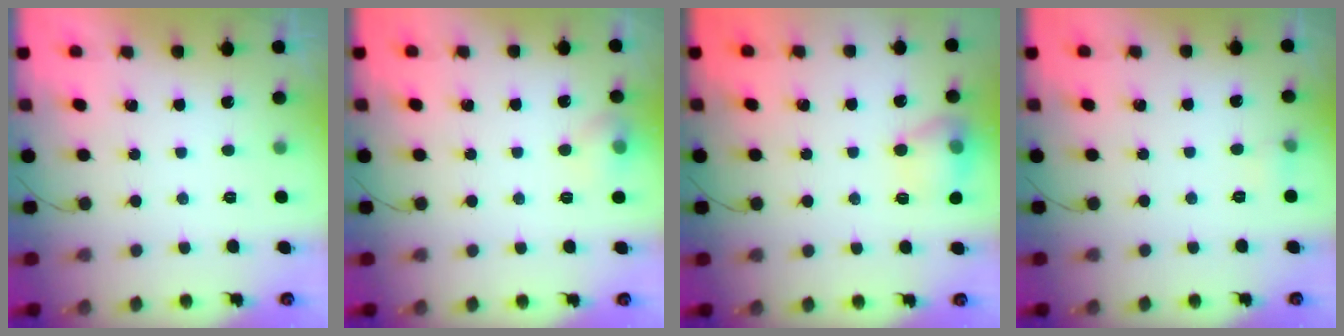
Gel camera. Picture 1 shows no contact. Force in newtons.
{"total": 7.1, "press": 7.0, "slide": 1.4}
{"total": 11.9, "press": 11.9, "slide": 0.8}
{"total": 7.6, "press": 3.7, "slide": 6.6}